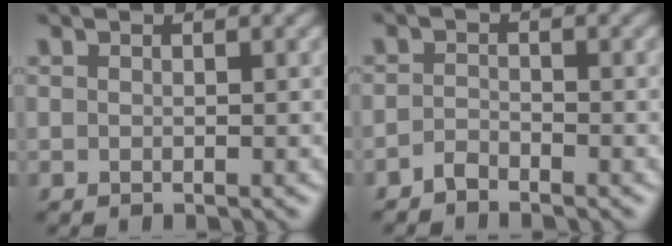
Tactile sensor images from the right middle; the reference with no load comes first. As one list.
[{"total": 1.2, "force": [-1.1, 0.3, 0.4], "torque": [-0.007, 0.004, -0.024]}]